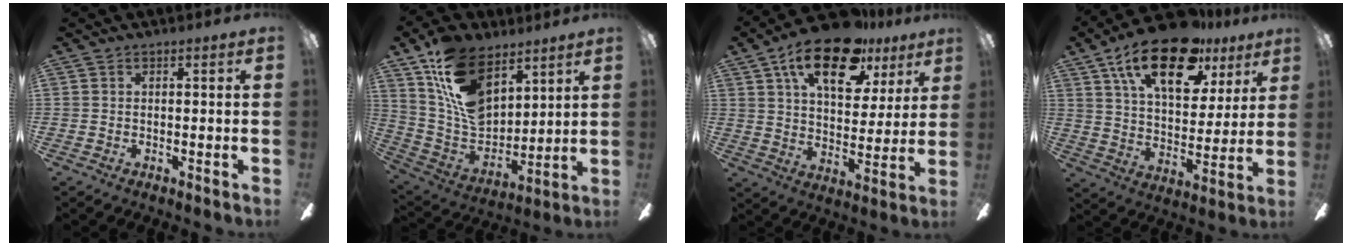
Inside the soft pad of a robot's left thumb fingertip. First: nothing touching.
{"total": 18.1, "force": [9.6, 11.0, 10.7], "torque": [-0.211, -0.041, 0.184]}
{"total": 19.9, "force": [11.7, 9.3, 13.1], "torque": [-0.212, -0.045, 0.197]}
{"total": 22.3, "force": [13.1, 10.4, 14.7], "torque": [-0.234, -0.060, 0.224]}